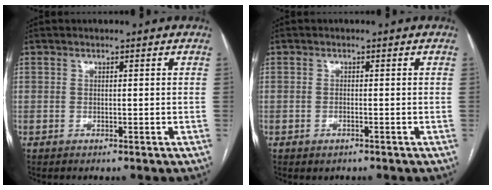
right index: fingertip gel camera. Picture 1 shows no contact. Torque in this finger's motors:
{"motor_torque": [0.34, -0.14, 0.04, 0.00]}